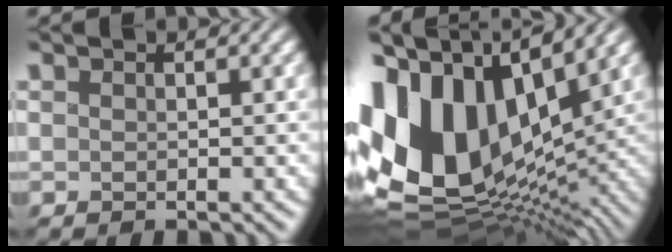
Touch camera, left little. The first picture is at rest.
{"total": 16.5, "force": [1.9, 11.0, 12.1], "torque": [-0.267, 0.015, 0.029]}